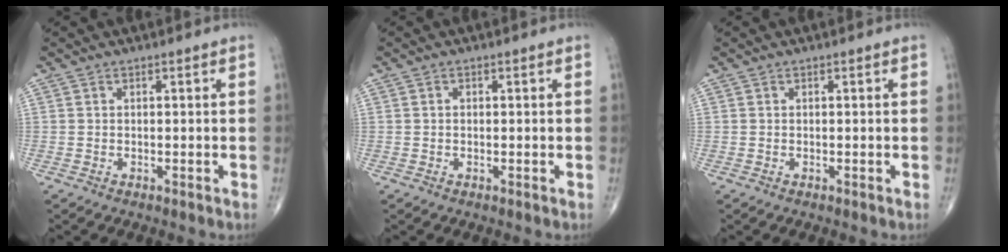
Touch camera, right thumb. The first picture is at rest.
{"total": 0.7, "force": [0.1, 0.6, 0.5], "torque": [-0.010, 0.003, 0.002]}
{"total": 0.0}